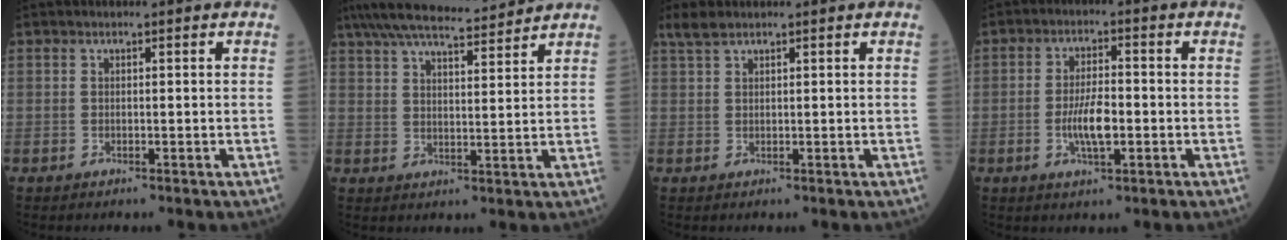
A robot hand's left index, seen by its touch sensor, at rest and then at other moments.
{"total": 12.7, "force": [11.6, 0.9, 5.0], "torque": [-0.094, 0.015, 0.185]}
{"total": 2.9, "force": [2.3, 0.9, 1.4], "torque": [-0.034, 0.016, 0.047]}
{"total": 5.7, "force": [-1.5, 1.6, 5.2], "torque": [-0.104, -0.004, -0.029]}